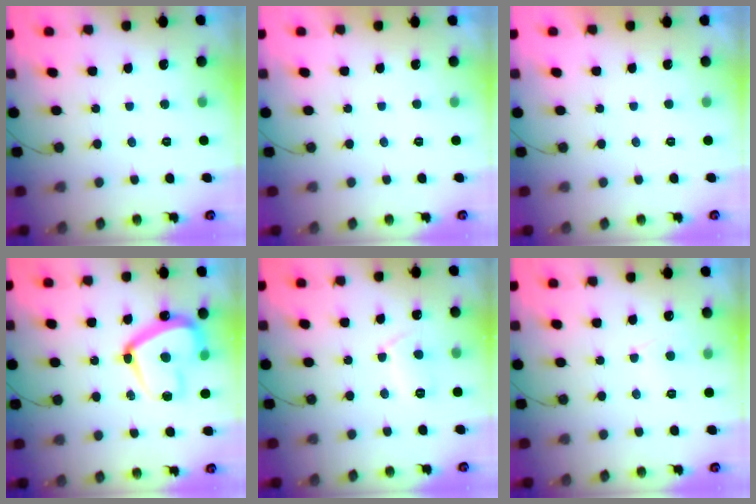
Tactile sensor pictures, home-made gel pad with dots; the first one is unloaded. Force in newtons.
{"total": 2.2, "press": 2.2, "slide": 0.4}
{"total": 2.1, "press": 2.1, "slide": 0.4}
{"total": 16.9, "press": 16.8, "slide": 1.5}
{"total": 6.6, "press": 6.6, "slide": 0.5}
{"total": 4.0, "press": 4.0, "slide": 0.4}